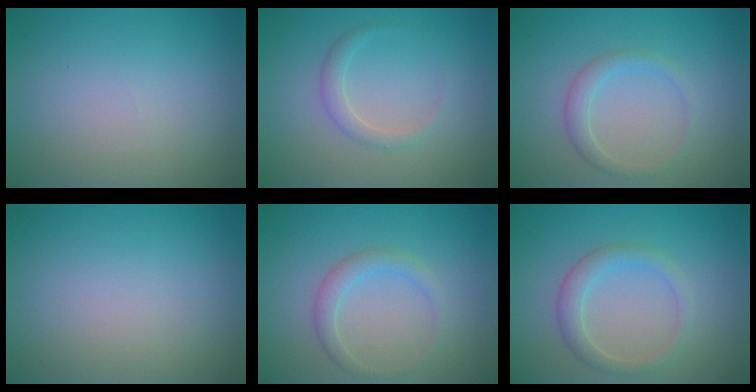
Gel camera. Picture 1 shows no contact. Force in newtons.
{"total": 1.5, "press": 1.5, "slide": 0.1}
{"total": 1.8, "press": 1.8, "slide": 0.0}
{"total": 0.0}
{"total": 1.8, "press": 1.8, "slide": 0.2}
{"total": 2.4, "press": 2.4, "slide": 0.0}